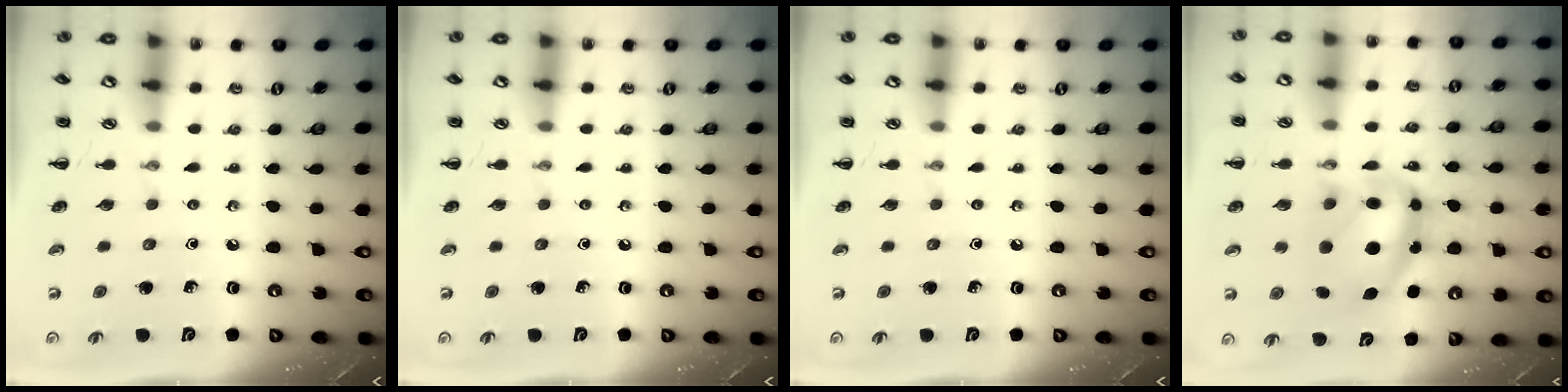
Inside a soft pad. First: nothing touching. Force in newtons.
{"total": 0.0}
{"total": 0.0}
{"total": 11.0, "press": 10.8, "slide": 2.4}